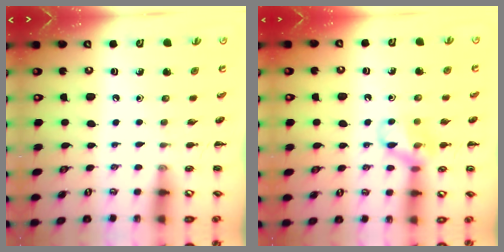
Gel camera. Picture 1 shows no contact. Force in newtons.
{"total": 10.9, "press": 10.8, "slide": 1.3}